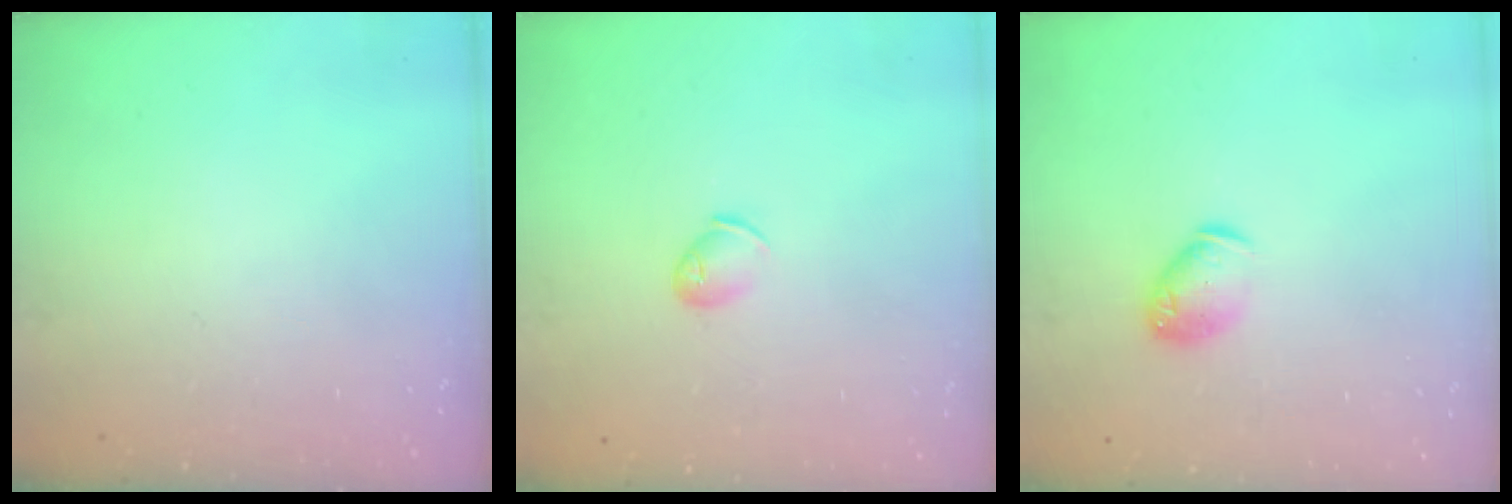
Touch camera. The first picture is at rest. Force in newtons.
{"total": 5.8, "press": 5.8, "slide": 1.0}
{"total": 8.4, "press": 8.3, "slide": 1.3}